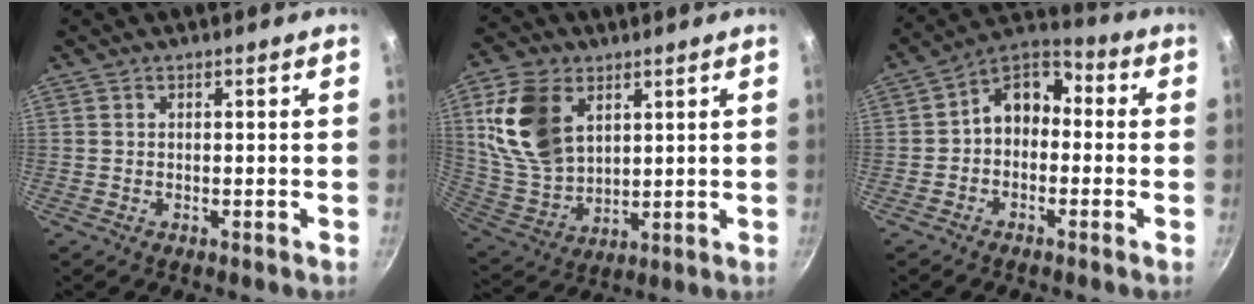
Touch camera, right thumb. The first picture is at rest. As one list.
[{"total": 16.0, "force": [5.6, 10.6, 10.6], "torque": [-0.181, -0.020, 0.123]}, {"total": 9.4, "force": [-0.5, 7.1, 6.1], "torque": [-0.063, 0.046, -0.030]}]